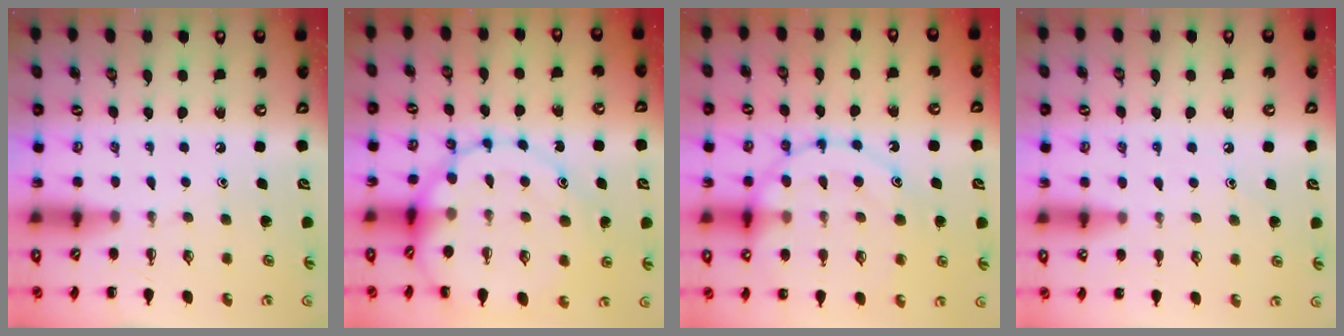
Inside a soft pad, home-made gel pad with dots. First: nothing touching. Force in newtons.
{"total": 13.9, "press": 13.8, "slide": 1.1}
{"total": 15.8, "press": 15.7, "slide": 1.6}
{"total": 6.8, "press": 6.5, "slide": 2.0}